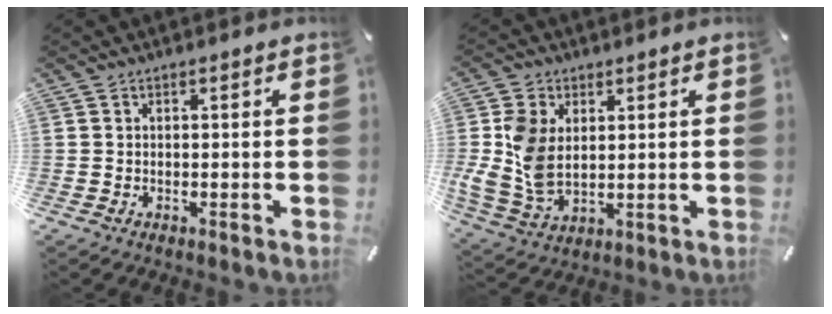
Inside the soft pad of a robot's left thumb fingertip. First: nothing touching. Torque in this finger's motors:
{"motor_torque": [2.30, 2.53, 1.75, 0.21, 0.28]}